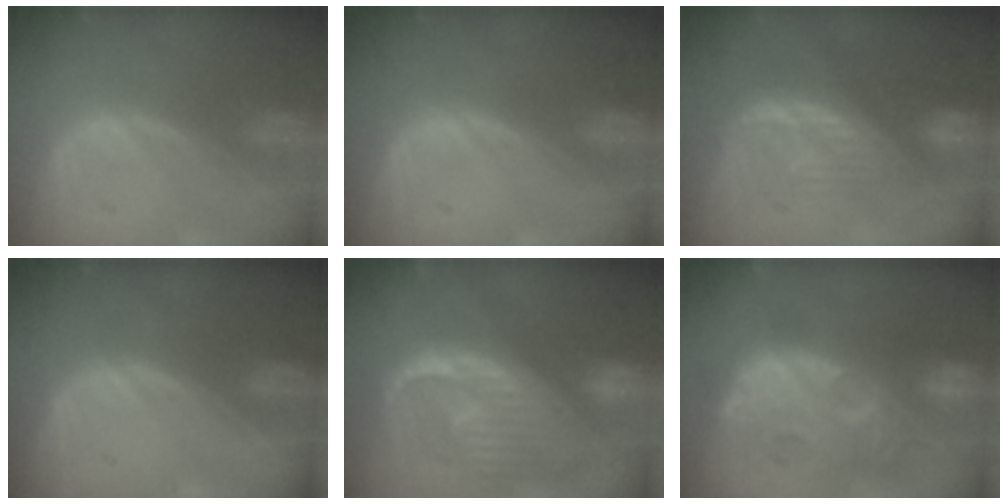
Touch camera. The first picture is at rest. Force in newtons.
{"total": 0.0}
{"total": 8.2, "press": 7.4, "slide": 3.4}
{"total": 0.0}
{"total": 13.0, "press": 11.2, "slide": 6.6}
{"total": 12.6, "press": 12.1, "slide": 3.6}